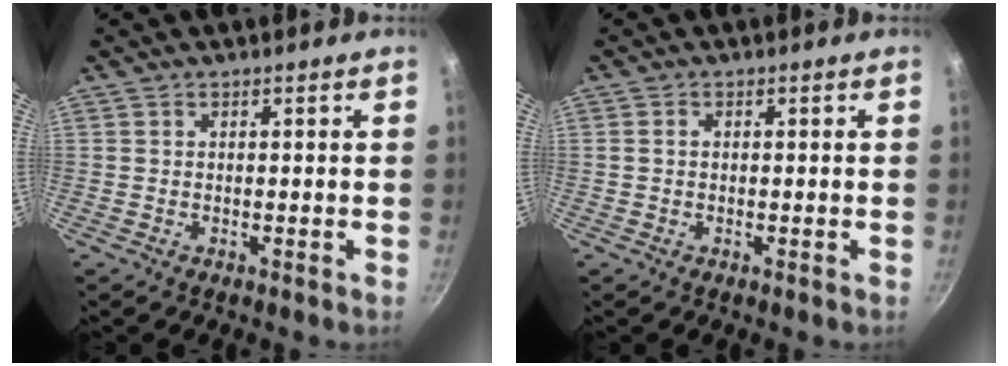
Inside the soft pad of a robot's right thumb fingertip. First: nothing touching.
{"total": 1.0, "force": [0.0, 0.8, 0.6], "torque": [-0.010, 0.006, 0.000]}